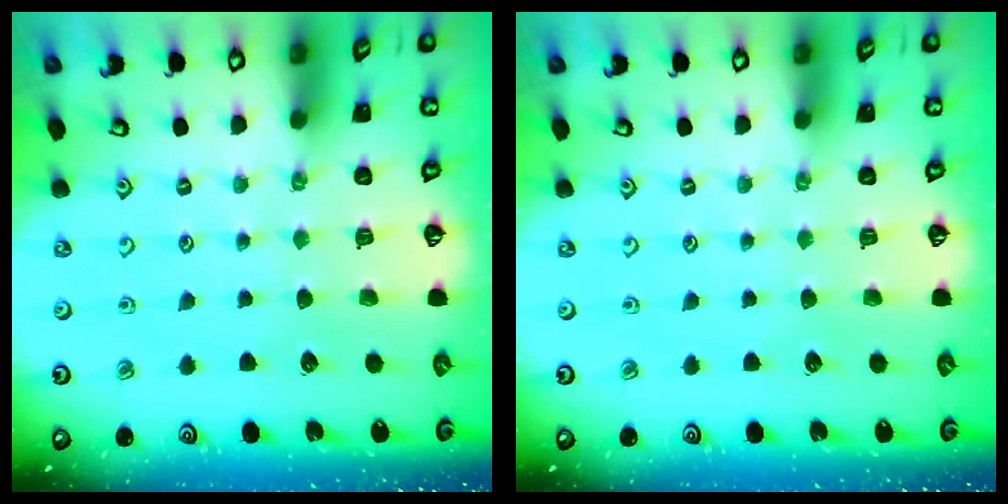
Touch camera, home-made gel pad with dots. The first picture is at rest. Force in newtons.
{"total": 0.0}